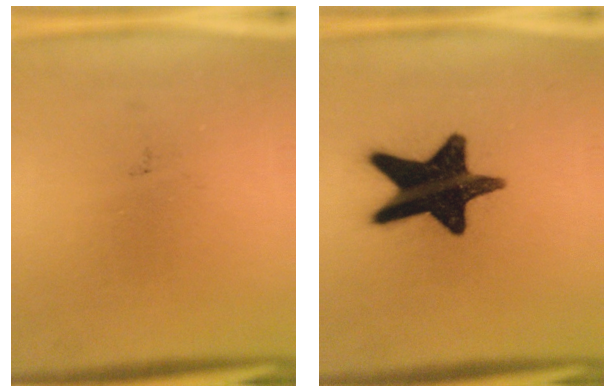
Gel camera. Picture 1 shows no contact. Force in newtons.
{"total": 17.9}